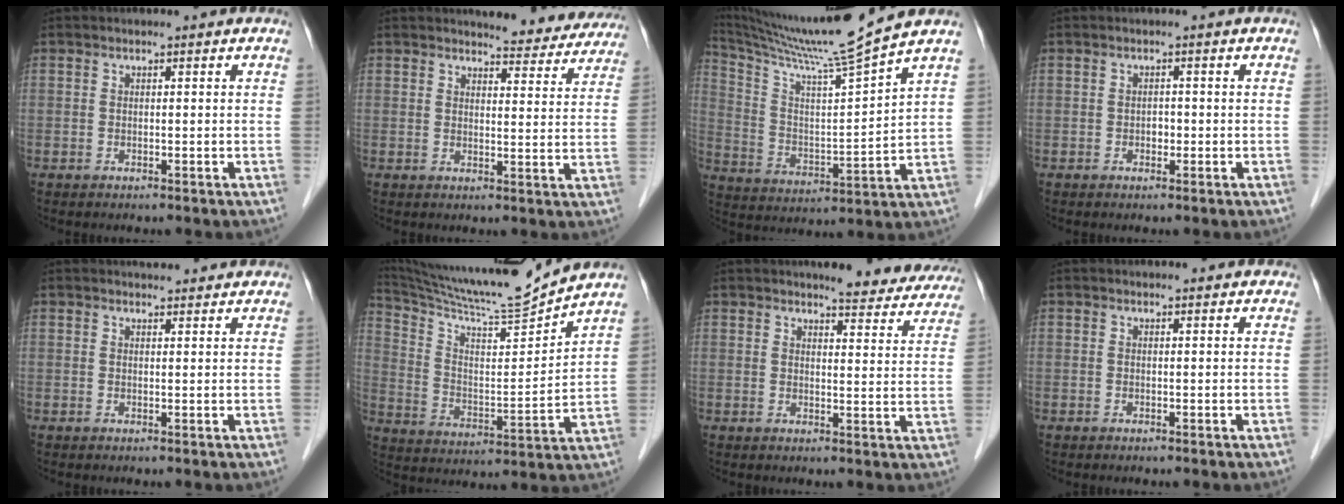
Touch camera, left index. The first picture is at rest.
{"total": 11.1, "force": [10.7, 2.3, 1.9], "torque": [0.001, -0.028, 0.102]}
{"total": 15.8, "force": [14.0, -3.3, 6.5], "torque": [-0.127, -0.032, 0.242]}
{"total": 1.0, "force": [-0.4, 0.7, 0.6], "torque": [-0.009, 0.001, -0.006]}
{"total": 4.4, "force": [4.1, 1.1, 1.0], "torque": [-0.013, 0.015, 0.048]}
{"total": 16.1, "force": [15.4, -1.8, 4.5], "torque": [-0.099, -0.032, 0.262]}
{"total": 12.2, "force": [11.4, 2.6, 3.6], "torque": [-0.015, -0.028, 0.107]}
{"total": 2.8, "force": [2.5, 1.1, 0.6], "torque": [-0.007, 0.018, 0.021]}